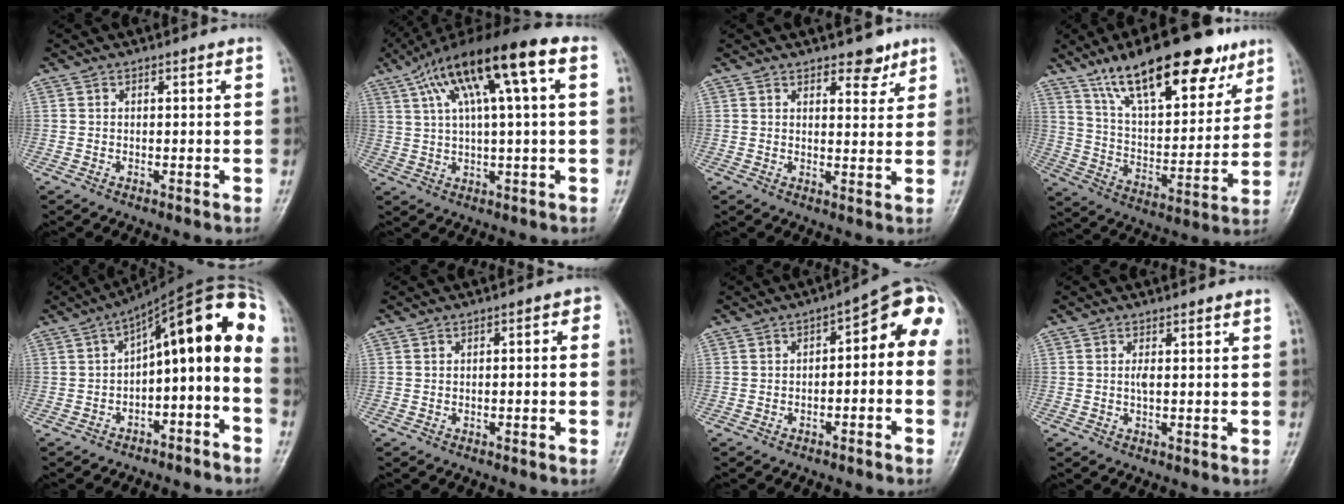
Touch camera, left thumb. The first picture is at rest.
{"total": 17.4, "force": [6.6, 3.8, 15.6], "torque": [-0.274, 0.031, 0.110]}
{"total": 4.5, "force": [3.3, 2.2, 2.2], "torque": [-0.006, -0.020, 0.045]}
{"total": 23.9, "force": [15.3, 9.1, 15.9], "torque": [-0.210, -0.045, 0.255]}
{"total": 17.1, "force": [-3.4, 7.2, 15.1], "torque": [-0.196, 0.109, -0.045]}
{"total": 2.3, "force": [-0.4, 1.0, 2.0], "torque": [-0.025, 0.022, -0.006]}
{"total": 9.0, "force": [-1.2, 4.5, 7.7], "torque": [-0.071, 0.059, -0.025]}
{"total": 1.0, "force": [0.2, 0.2, 0.9], "torque": [-0.023, -0.001, 0.004]}